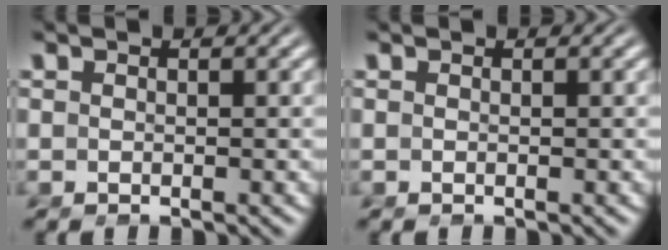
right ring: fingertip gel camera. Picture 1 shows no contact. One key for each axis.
{"total": 0.0}